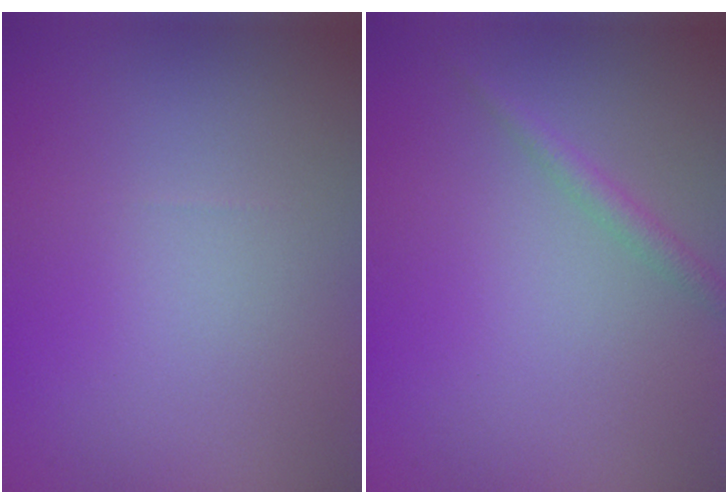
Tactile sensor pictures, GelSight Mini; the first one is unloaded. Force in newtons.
{"total": 1.4, "press": 1.4, "slide": 0.1}